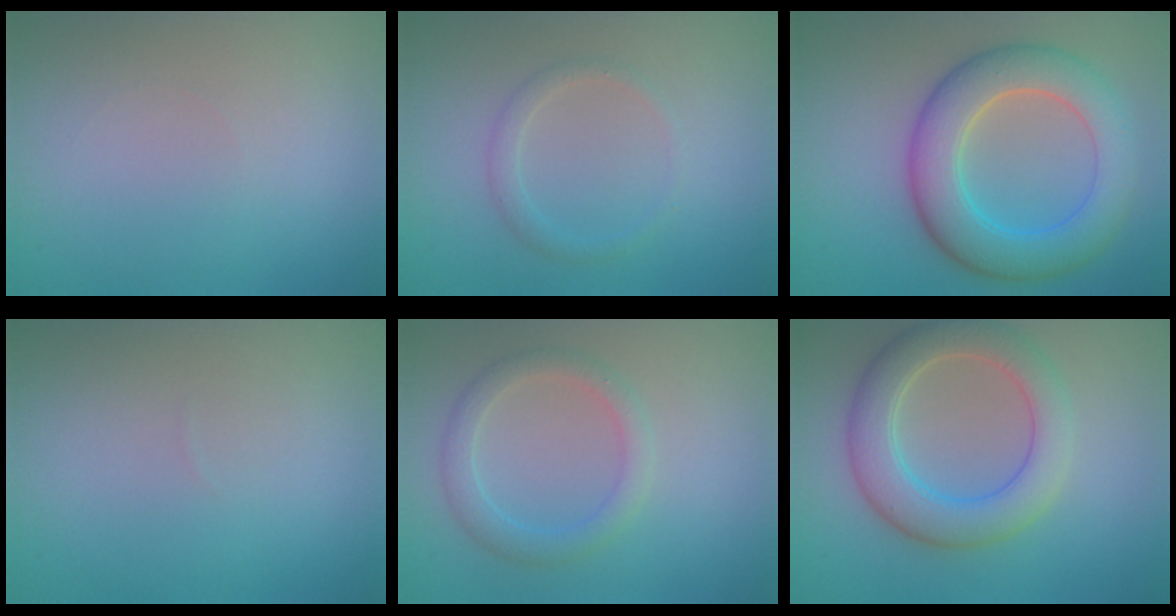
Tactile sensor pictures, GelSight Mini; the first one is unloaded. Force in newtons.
{"total": 1.3, "press": 1.3, "slide": 0.0}
{"total": 7.5, "press": 7.4, "slide": 0.5}
{"total": 0.0}
{"total": 2.3, "press": 2.3, "slide": 0.1}
{"total": 5.6, "press": 5.6, "slide": 0.0}